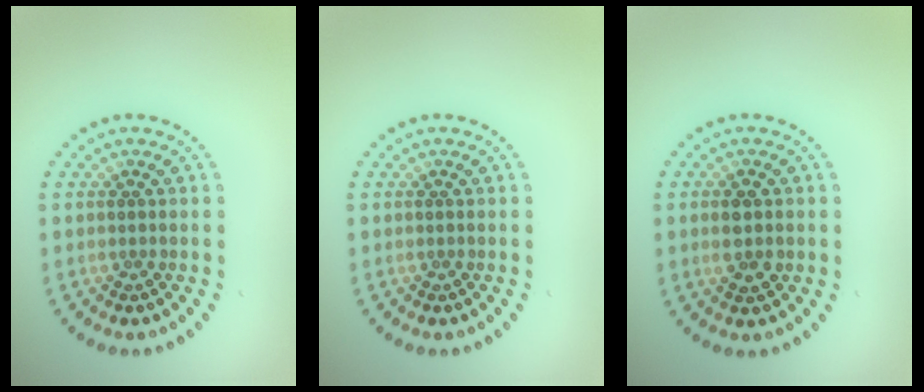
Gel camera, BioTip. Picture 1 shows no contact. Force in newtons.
{"total": 0.0}
{"total": 2.0, "press": 2.0, "slide": 0.3}